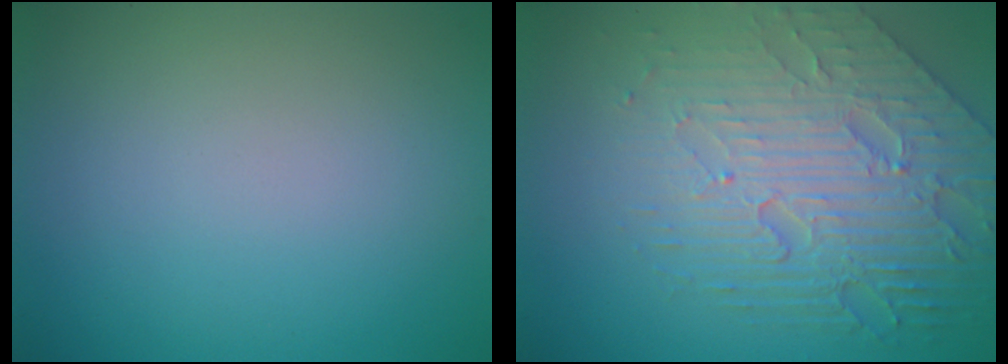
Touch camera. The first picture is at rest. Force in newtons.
{"total": 7.9, "press": 5.7, "slide": 5.5}